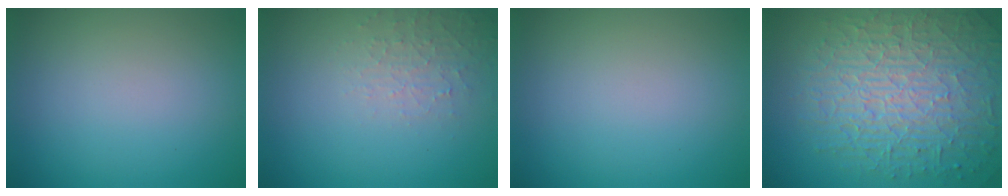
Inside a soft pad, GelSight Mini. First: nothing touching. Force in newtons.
{"total": 2.1, "press": 2.0, "slide": 0.5}
{"total": 0.0}
{"total": 10.3, "press": 6.6, "slide": 8.0}